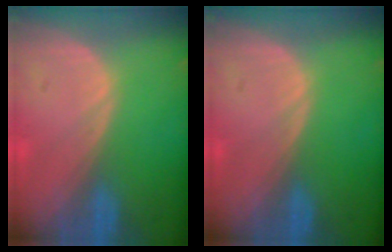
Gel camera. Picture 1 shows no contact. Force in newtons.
{"total": 0.0}